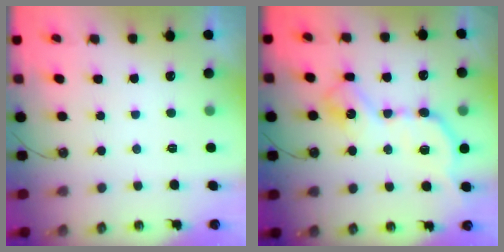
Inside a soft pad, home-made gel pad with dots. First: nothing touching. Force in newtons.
{"total": 12.9, "press": 12.9, "slide": 0.9}